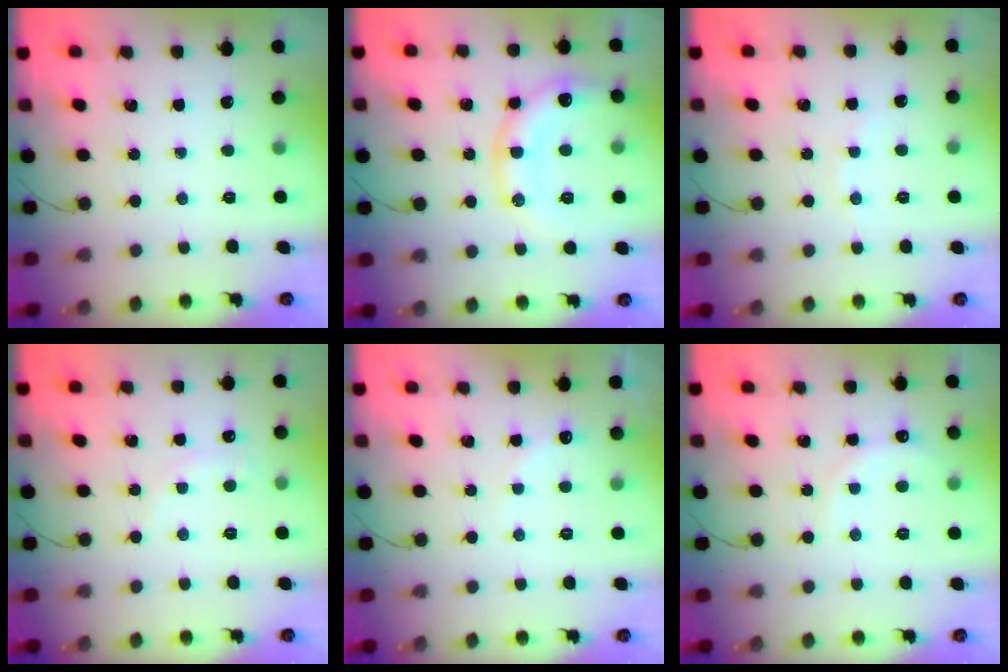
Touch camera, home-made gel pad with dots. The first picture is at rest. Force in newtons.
{"total": 15.3, "press": 15.2, "slide": 1.9}
{"total": 2.2, "press": 2.1, "slide": 0.7}
{"total": 3.8, "press": 3.6, "slide": 1.2}
{"total": 6.8, "press": 6.6, "slide": 1.5}
{"total": 6.0, "press": 5.9, "slide": 1.4}